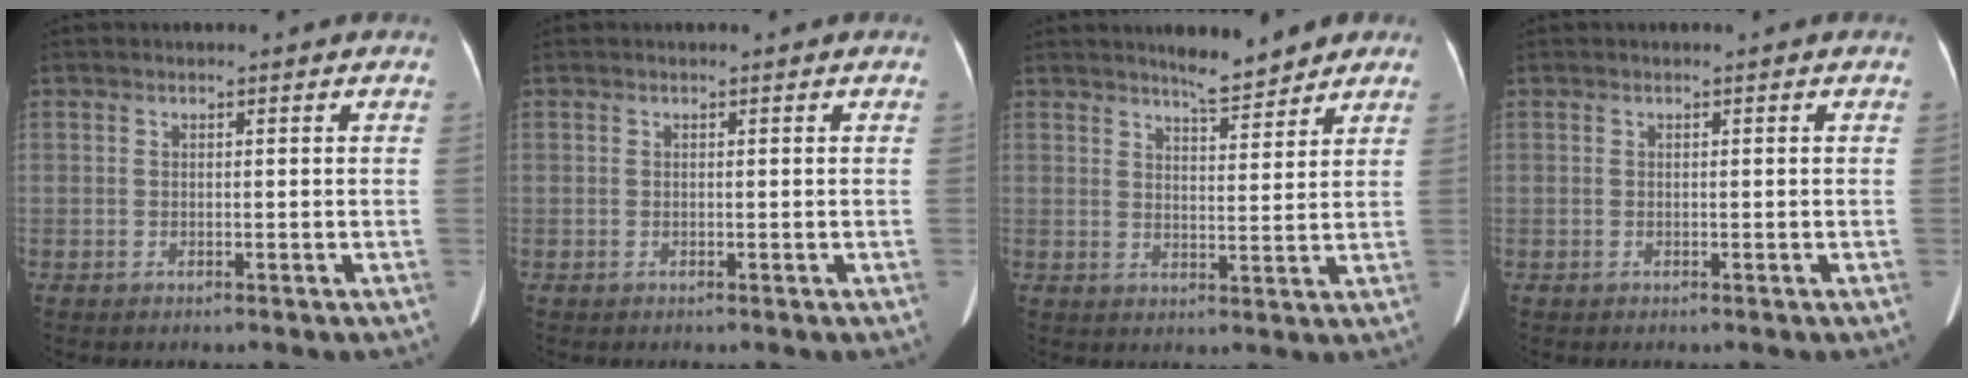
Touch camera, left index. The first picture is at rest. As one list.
[{"total": 0.0}, {"total": 5.7, "force": [5.1, 1.1, 2.5], "torque": [-0.037, 0.001, 0.076]}, {"total": 0.0}]